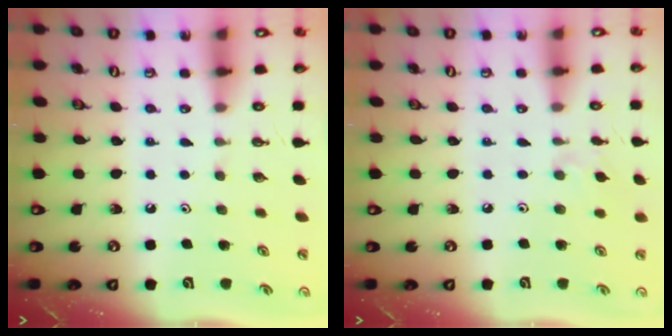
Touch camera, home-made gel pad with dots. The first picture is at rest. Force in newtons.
{"total": 1.9, "press": 1.9, "slide": 0.4}